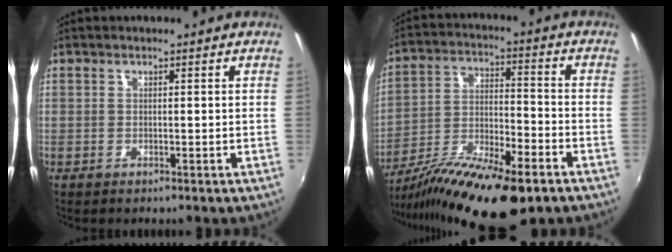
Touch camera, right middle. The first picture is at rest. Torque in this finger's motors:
{"motor_torque": [1.11, -1.03, 0.54, 0.21]}